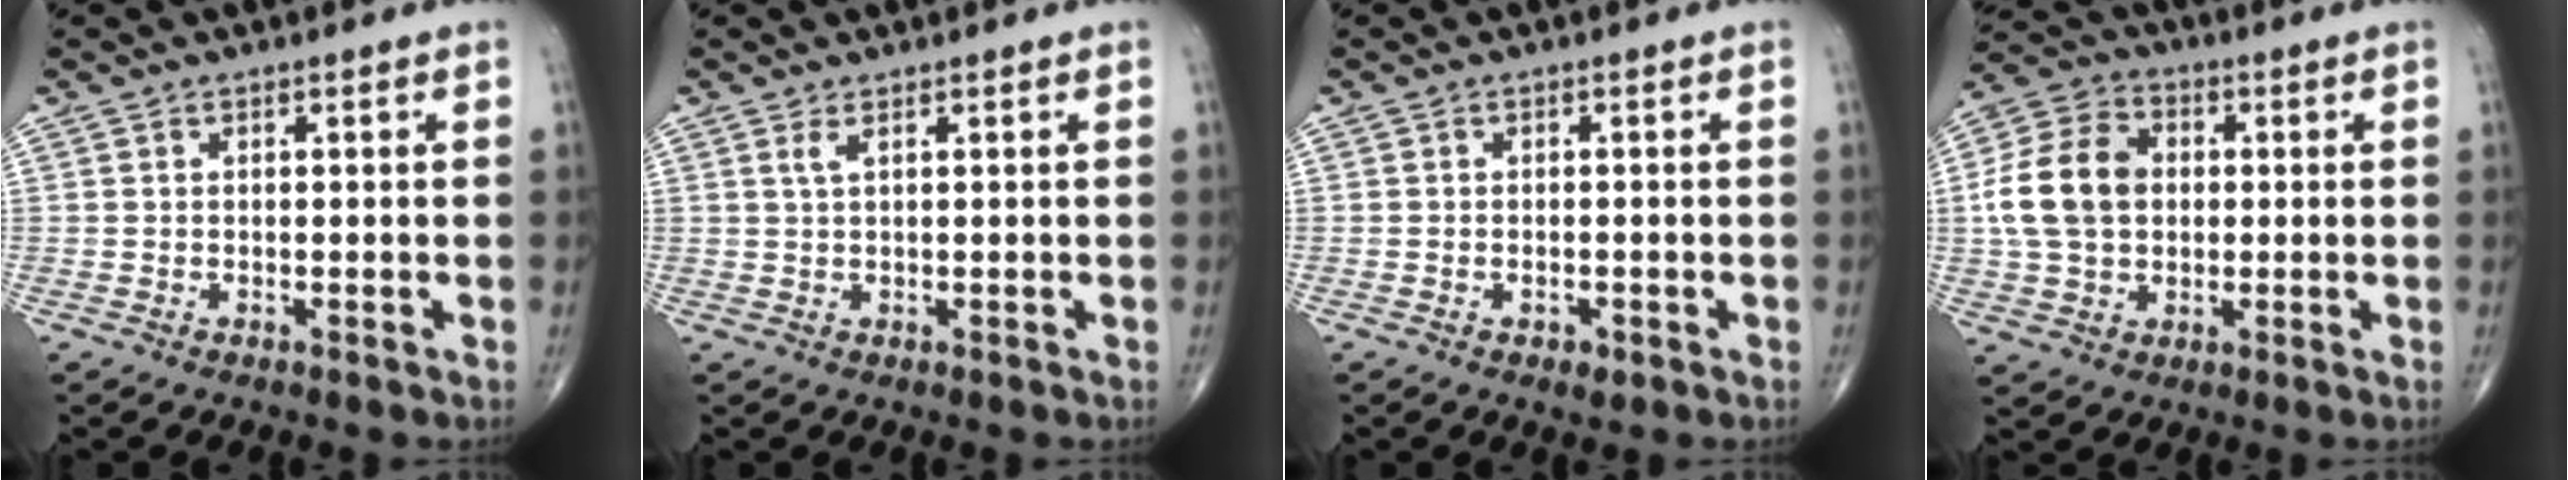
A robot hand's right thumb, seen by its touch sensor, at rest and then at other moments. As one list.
[{"total": 1.3, "force": [0.7, 0.2, 1.1], "torque": [-0.029, 0.002, 0.017]}, {"total": 2.0, "force": [-0.9, 1.1, 1.4], "torque": [-0.019, 0.004, -0.009]}, {"total": 13.2, "force": [0.7, 9.9, 8.7], "torque": [-0.150, 0.021, 0.009]}]